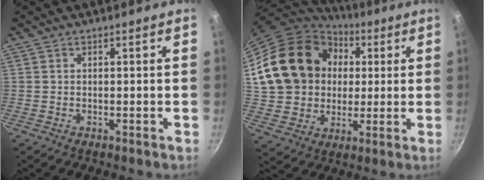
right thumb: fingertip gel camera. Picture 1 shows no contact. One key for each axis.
{"total": 22.9, "fx": 4.6, "fy": 18.8, "fz": 12.3, "tx": -0.207, "ty": 0.028, "tz": 0.093}